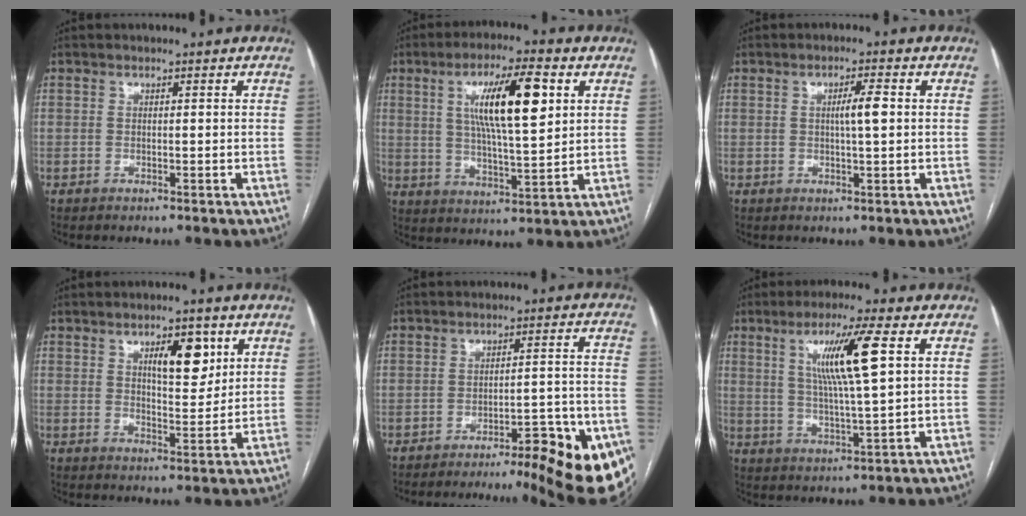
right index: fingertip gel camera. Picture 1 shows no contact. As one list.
[{"total": 12.8, "force": [4.0, 2.0, 12.0], "torque": [-0.211, 0.007, 0.070]}, {"total": 3.4, "force": [0.4, 0.1, 3.4], "torque": [-0.059, 0.002, 0.006]}, {"total": 7.2, "force": [3.3, 2.5, 5.9], "torque": [-0.090, 0.001, 0.052]}, {"total": 17.9, "force": [-11.9, 3.0, 13.1], "torque": [-0.082, 0.020, -0.152]}, {"total": 10.3, "force": [3.3, -0.2, 9.7], "torque": [-0.178, 0.001, 0.061]}]